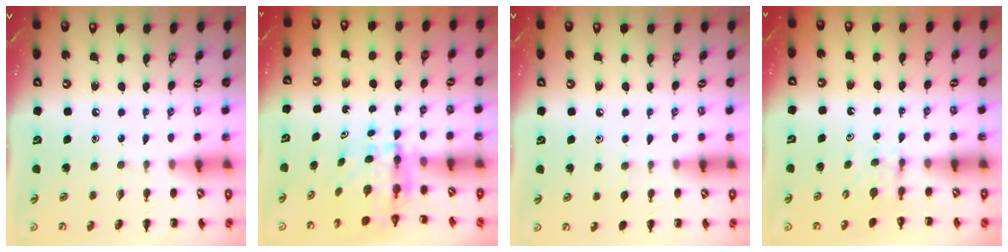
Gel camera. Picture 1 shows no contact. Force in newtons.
{"total": 5.9, "press": 5.8, "slide": 0.8}
{"total": 2.5, "press": 2.2, "slide": 1.2}
{"total": 3.5, "press": 3.2, "slide": 1.4}